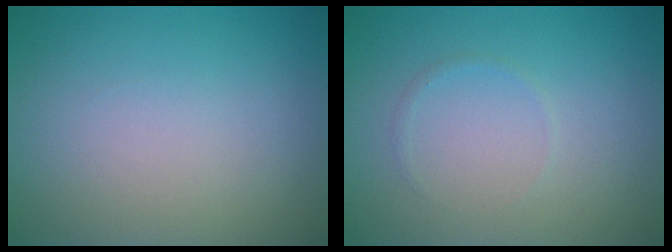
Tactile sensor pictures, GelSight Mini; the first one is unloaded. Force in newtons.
{"total": 0.5, "press": 0.5, "slide": 0.0}